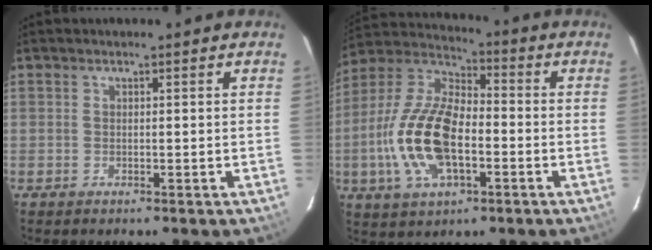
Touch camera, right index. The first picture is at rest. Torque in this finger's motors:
{"motor_torque": [2.14, 0.00, 0.83, 0.17]}